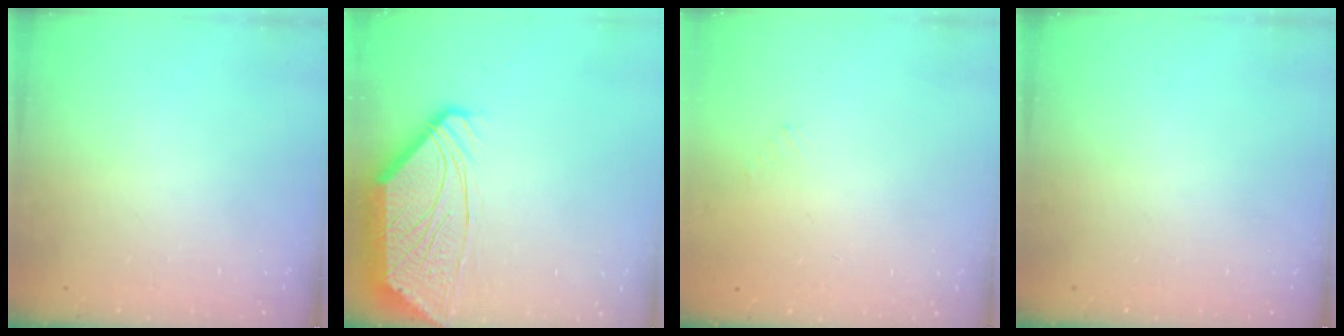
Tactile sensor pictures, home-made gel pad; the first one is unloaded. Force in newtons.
{"total": 8.5, "press": 8.4, "slide": 0.8}
{"total": 1.4, "press": 1.4, "slide": 0.2}
{"total": 0.0}